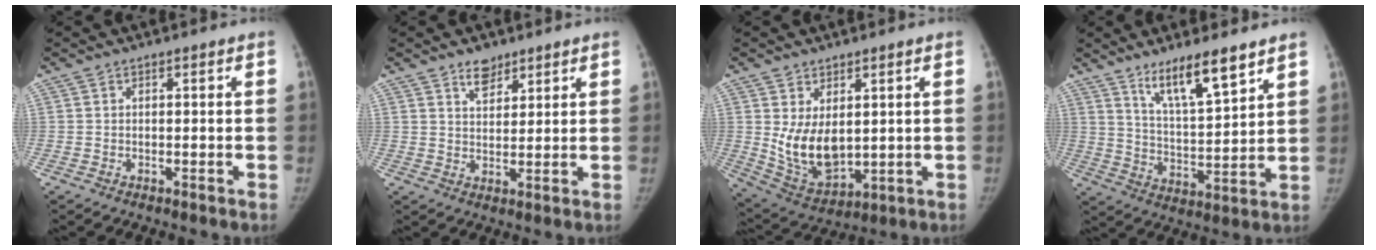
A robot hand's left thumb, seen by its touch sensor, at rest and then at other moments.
{"total": 4.2, "force": [3.1, 2.3, 1.6], "torque": [-0.002, -0.024, 0.056]}
{"total": 10.5, "force": [1.4, 6.6, 8.0], "torque": [-0.120, -0.025, 0.052]}
{"total": 11.5, "force": [8.0, 2.3, 7.9], "torque": [-0.127, -0.056, 0.149]}